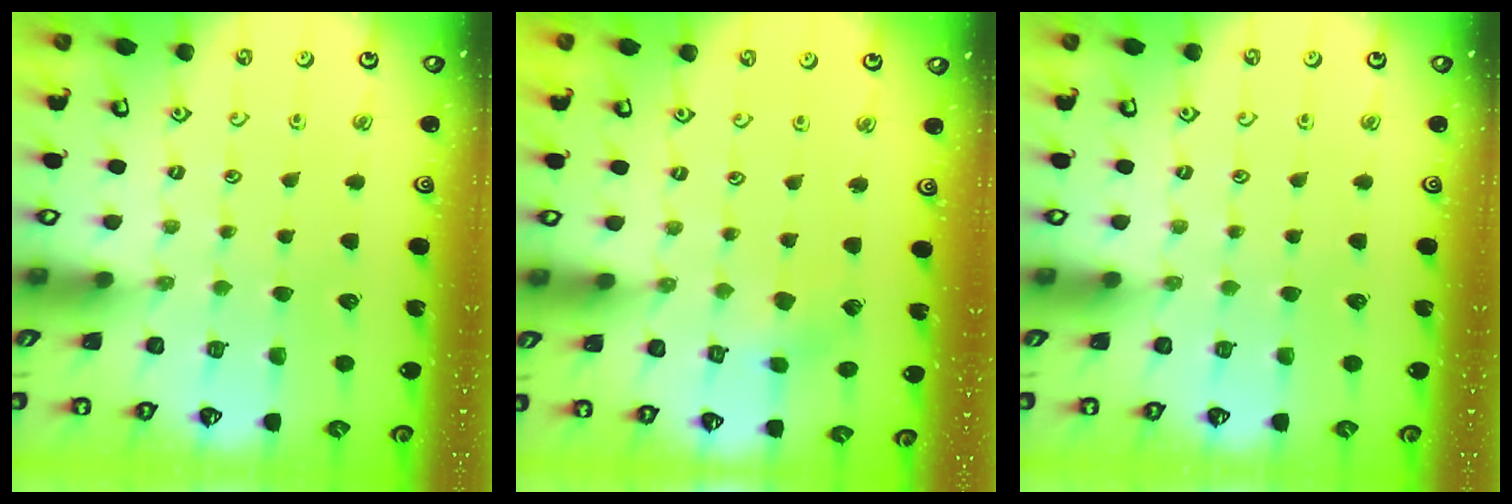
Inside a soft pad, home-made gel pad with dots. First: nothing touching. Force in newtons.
{"total": 2.7, "press": 2.7, "slide": 0.3}
{"total": 0.0}